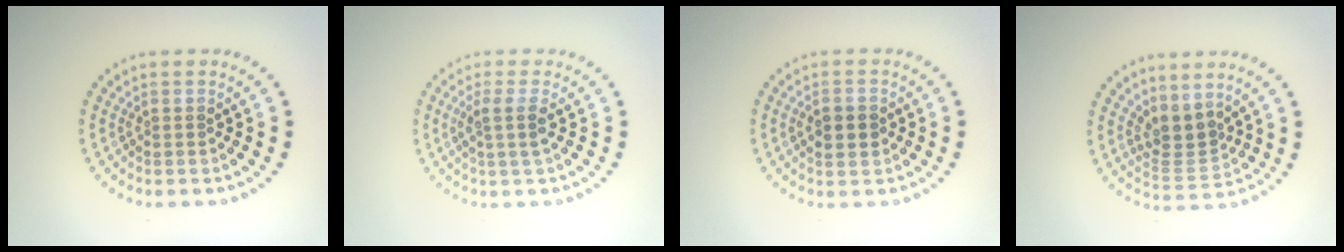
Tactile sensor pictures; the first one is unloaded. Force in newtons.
{"total": 2.0, "press": 1.6, "slide": 1.2}
{"total": 2.9, "press": 2.9, "slide": 0.0}
{"total": 2.8, "press": 2.1, "slide": 1.9}